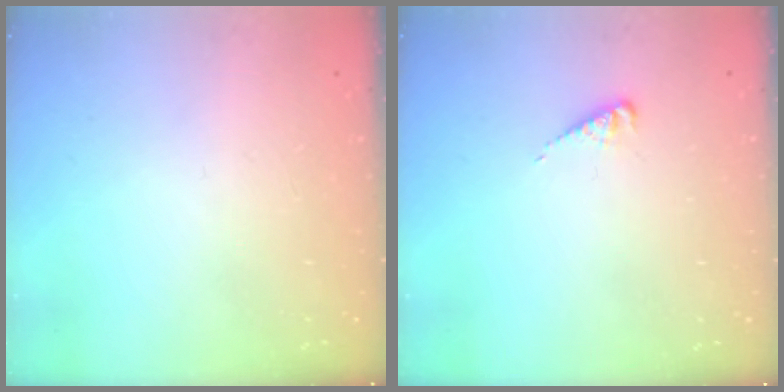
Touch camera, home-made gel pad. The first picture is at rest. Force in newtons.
{"total": 2.9, "press": 2.9, "slide": 0.4}